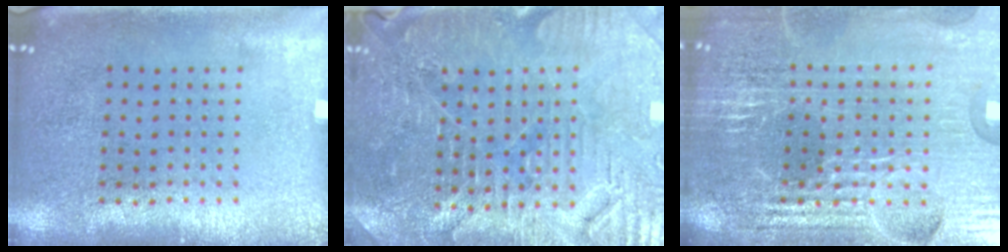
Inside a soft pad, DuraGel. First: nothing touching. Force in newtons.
{"total": 4.1, "press": 4.0, "slide": 0.9}
{"total": 5.2, "press": 4.8, "slide": 2.0}